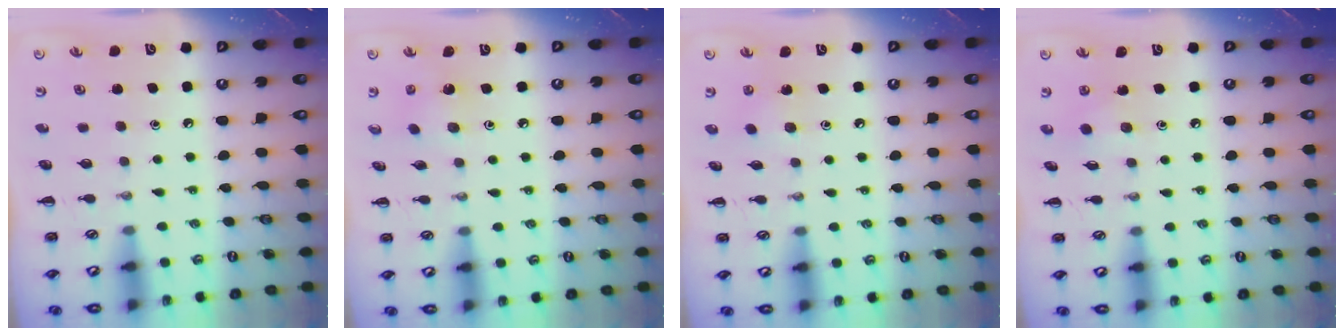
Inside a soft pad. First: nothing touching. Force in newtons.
{"total": 2.1, "press": 1.9, "slide": 0.7}
{"total": 2.6, "press": 2.5, "slide": 0.7}
{"total": 2.9, "press": 2.8, "slide": 0.6}